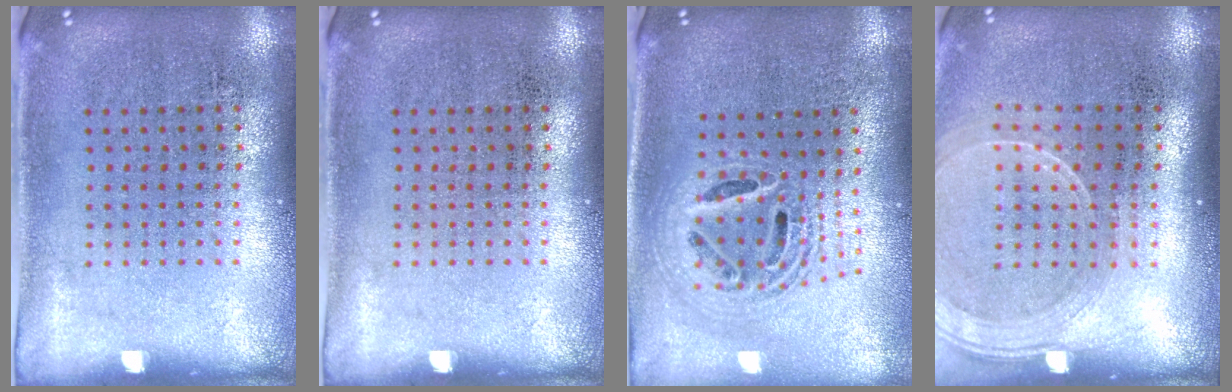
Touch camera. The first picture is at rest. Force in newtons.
{"total": 0.0}
{"total": 2.0, "press": 1.6, "slide": 1.2}
{"total": 1.7, "press": 1.5, "slide": 0.8}